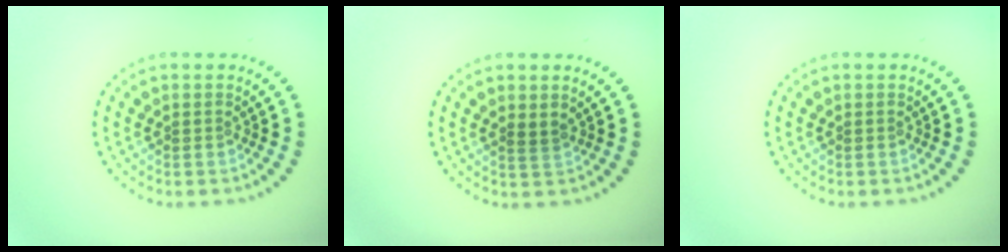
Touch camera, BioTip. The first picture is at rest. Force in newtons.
{"total": 0.9, "press": 0.7, "slide": 0.6}
{"total": 0.0}